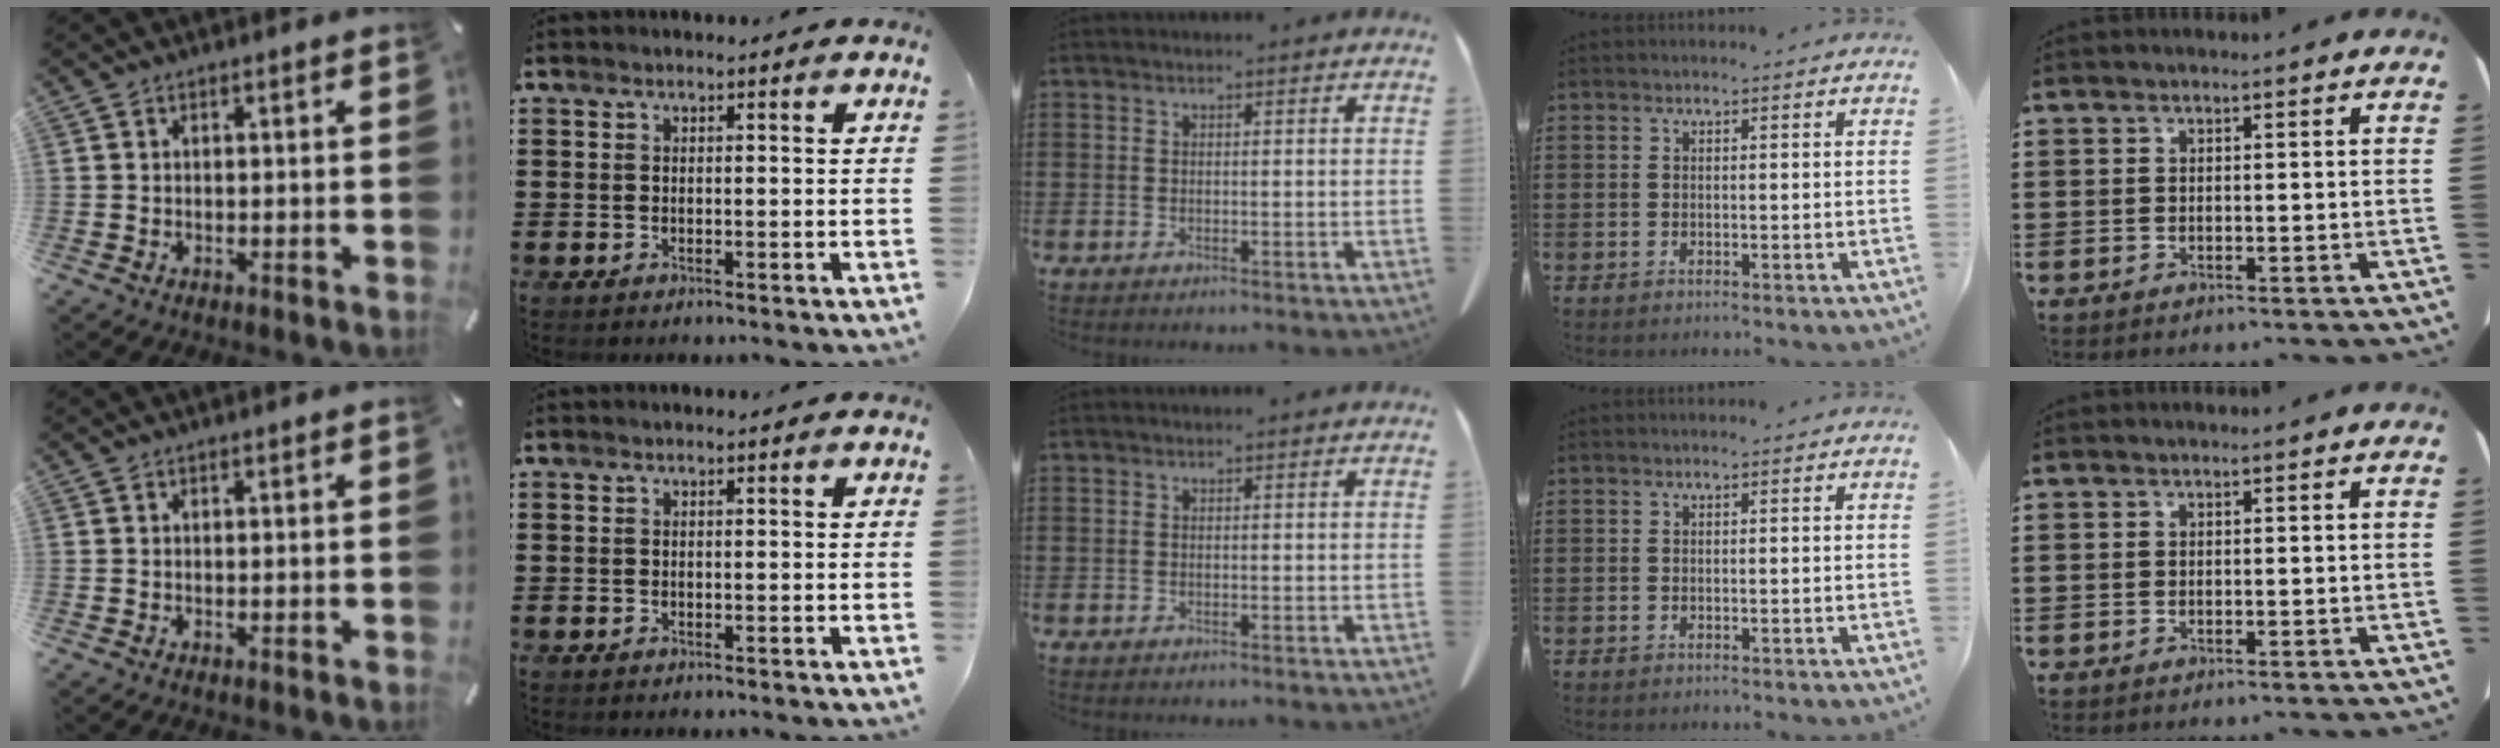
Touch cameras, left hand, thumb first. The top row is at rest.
{}